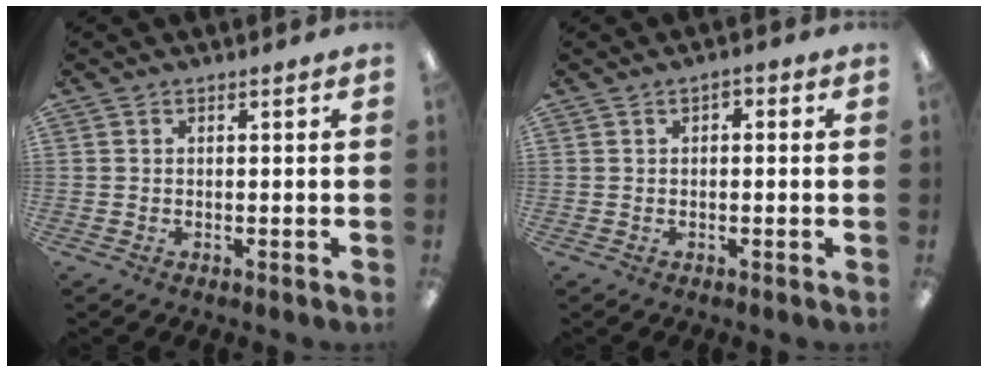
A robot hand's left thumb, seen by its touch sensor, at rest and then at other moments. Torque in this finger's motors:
{"motor_torque": [-0.02, -0.05, -0.03, 0.53, -0.04]}